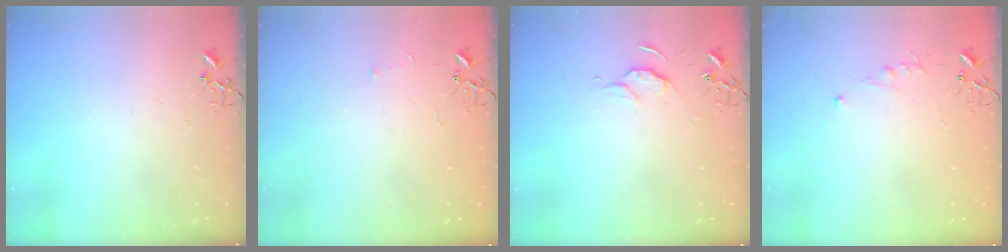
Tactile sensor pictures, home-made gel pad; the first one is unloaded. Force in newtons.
{"total": 3.2, "press": 3.1, "slide": 0.5}
{"total": 6.3, "press": 6.3, "slide": 0.7}
{"total": 5.1, "press": 5.1, "slide": 0.4}